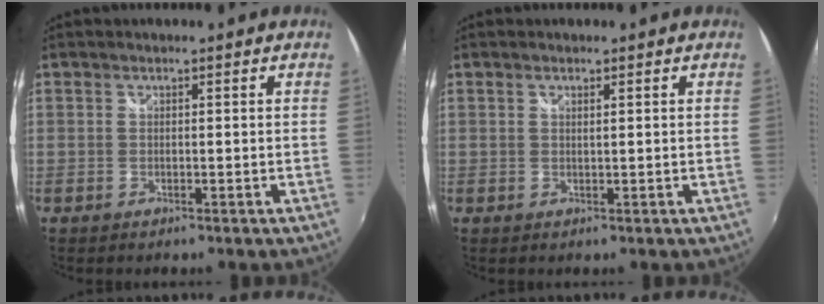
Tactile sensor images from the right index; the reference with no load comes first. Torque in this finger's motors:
{"motor_torque": [-0.03, 0.21, 0.05, 0.00]}